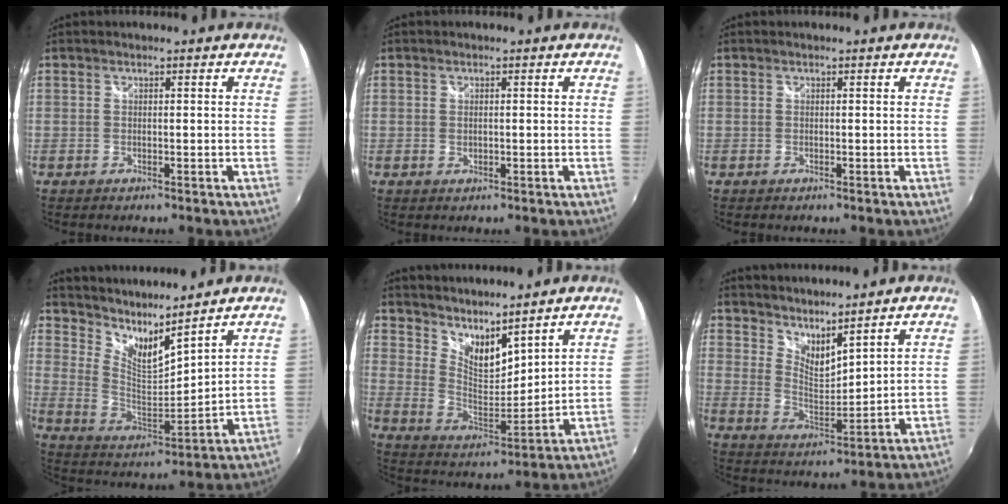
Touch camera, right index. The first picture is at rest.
{"total": 0.9, "force": [0.1, 0.7, 0.5], "torque": [-0.010, -0.003, 0.002]}
{"total": 0.0}
{"total": 10.7, "force": [9.3, 1.1, 5.2], "torque": [-0.092, -0.024, 0.171]}
{"total": 10.5, "force": [8.7, 3.2, 5.0], "torque": [-0.081, -0.009, 0.162]}
{"total": 8.2, "force": [7.1, 1.9, 3.6], "torque": [-0.056, -0.007, 0.130]}